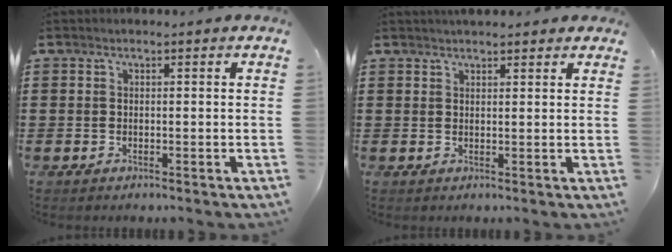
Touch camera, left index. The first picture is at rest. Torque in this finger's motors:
{"motor_torque": [1.14, -0.99, 0.37, 0.06]}